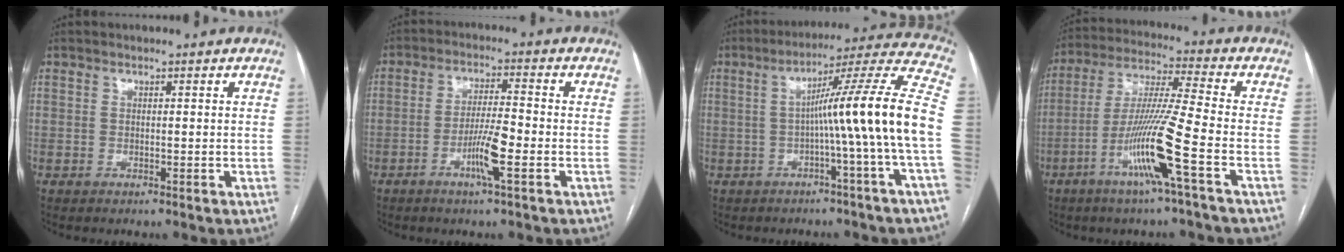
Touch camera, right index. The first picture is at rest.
{"total": 6.2, "force": [-2.5, 0.1, 5.7], "torque": [-0.111, -0.005, -0.047]}
{"total": 15.3, "force": [-2.0, -2.6, 14.9], "torque": [-0.205, 0.021, -0.040]}
{"total": 12.8, "force": [-5.3, -1.5, 11.6], "torque": [-0.230, -0.010, -0.107]}